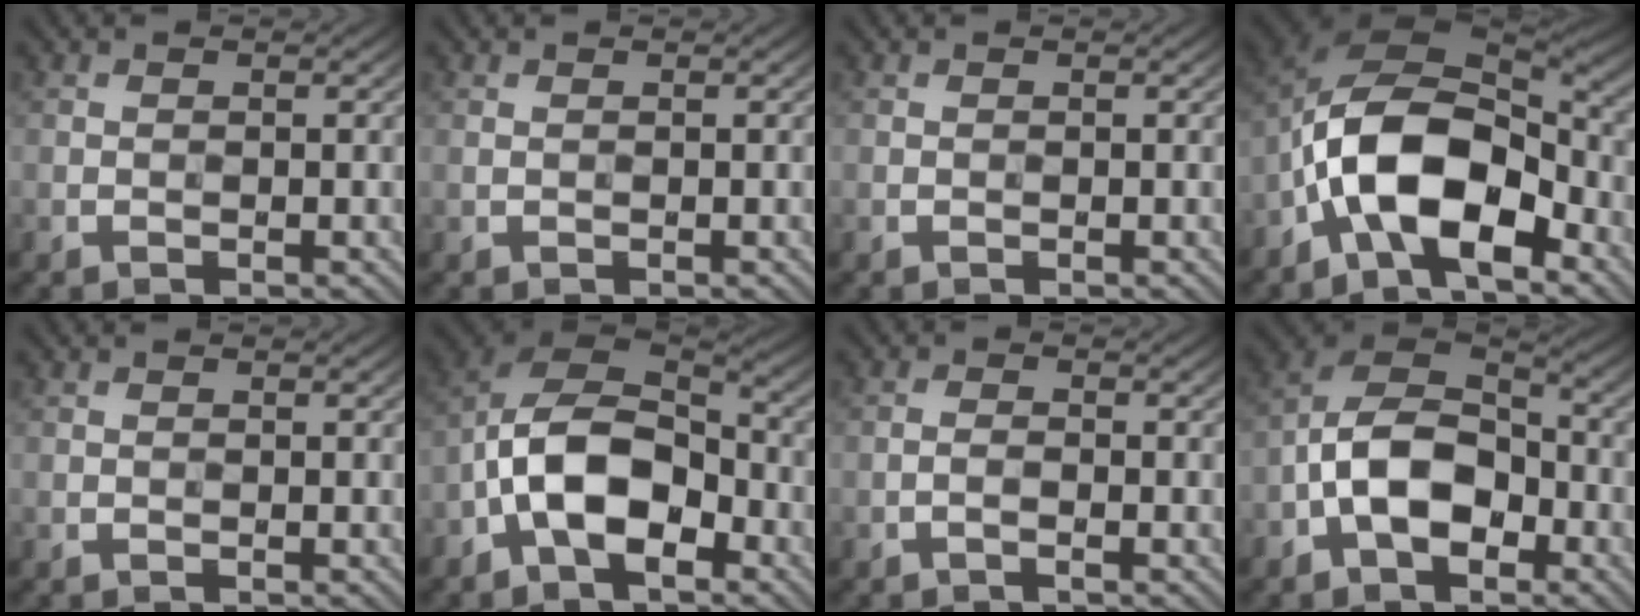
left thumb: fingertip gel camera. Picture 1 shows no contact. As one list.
[{"total": 0.0}, {"total": 0.0}, {"total": 13.3, "force": [-4.7, 7.0, 10.3], "torque": [-0.185, -0.005, -0.094]}, {"total": 0.0}, {"total": 12.0, "force": [-4.2, 6.7, 9.1], "torque": [-0.177, 0.004, -0.094]}, {"total": 1.0, "force": [-0.6, 0.0, 0.8], "torque": [-0.018, 0.008, -0.014]}, {"total": 10.6, "force": [-3.6, 6.2, 7.8], "torque": [-0.155, 0.012, -0.085]}]